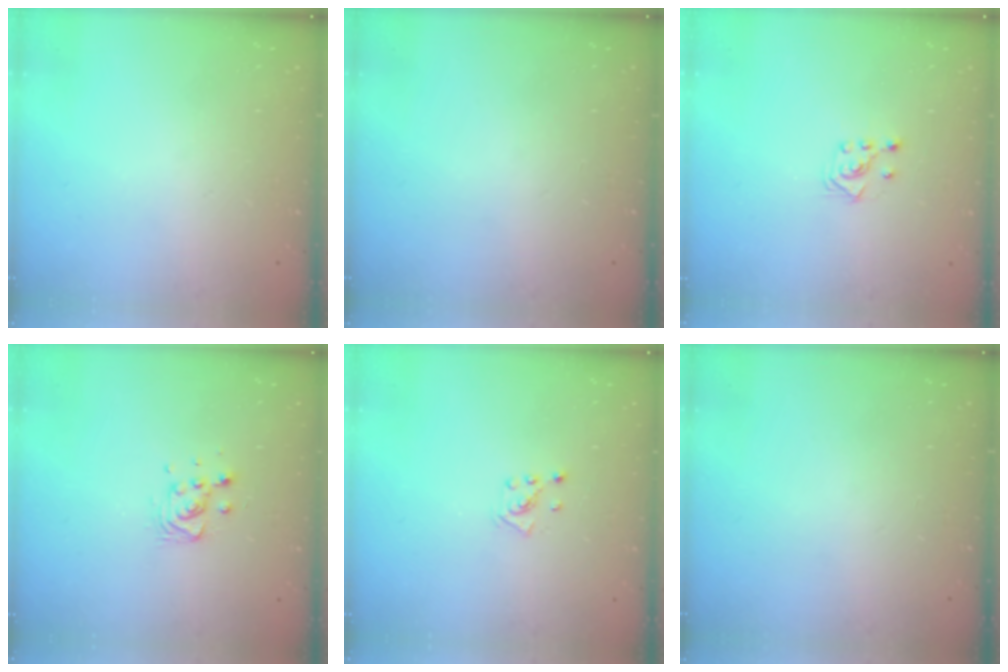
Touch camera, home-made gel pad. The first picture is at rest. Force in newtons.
{"total": 0.0}
{"total": 3.1, "press": 3.0, "slide": 0.7}
{"total": 8.3, "press": 8.0, "slide": 2.1}
{"total": 2.2, "press": 2.2, "slide": 0.3}
{"total": 0.0}